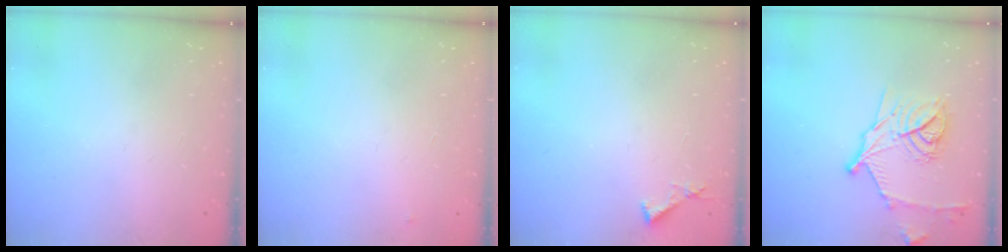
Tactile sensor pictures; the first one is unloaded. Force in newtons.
{"total": 2.5, "press": 2.5, "slide": 0.4}
{"total": 3.6, "press": 3.6, "slide": 0.3}
{"total": 16.4, "press": 16.3, "slide": 1.0}